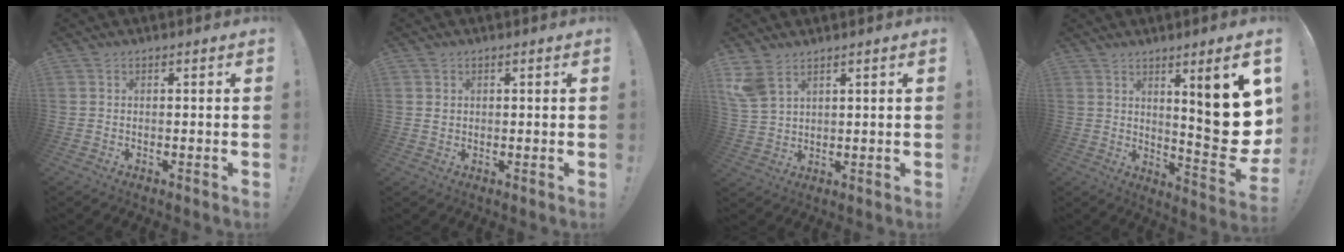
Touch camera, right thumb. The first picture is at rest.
{"total": 1.5, "force": [0.5, 1.4, 0.1], "torque": [0.005, 0.000, 0.008]}
{"total": 6.7, "force": [4.3, 3.6, 3.6], "torque": [-0.081, -0.011, 0.087]}
{"total": 16.6, "force": [5.0, 3.3, 15.4], "torque": [-0.188, -0.053, 0.077]}